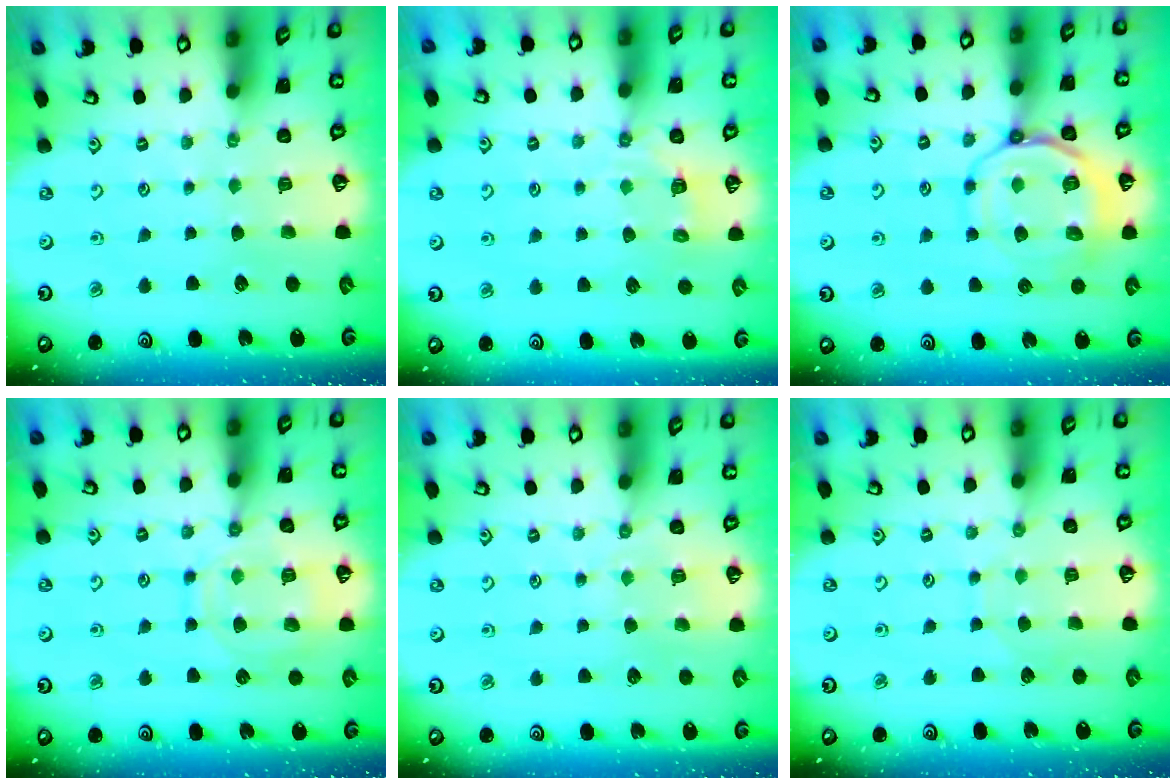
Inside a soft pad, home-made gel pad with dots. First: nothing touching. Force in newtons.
{"total": 4.6, "press": 4.3, "slide": 1.6}
{"total": 11.9, "press": 11.7, "slide": 1.8}
{"total": 12.4, "press": 12.3, "slide": 1.1}
{"total": 4.7, "press": 4.7, "slide": 0.5}
{"total": 3.9, "press": 3.9, "slide": 0.3}